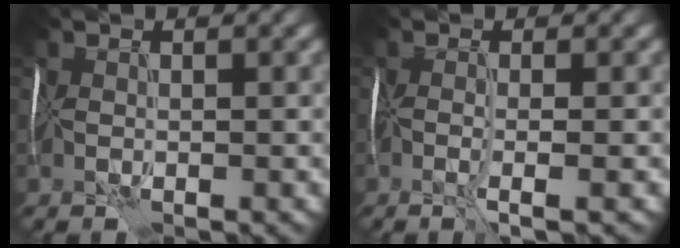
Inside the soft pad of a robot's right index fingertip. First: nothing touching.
{"total": 2.4, "force": [-1.1, 0.4, 2.1], "torque": [-0.033, -0.007, -0.013]}